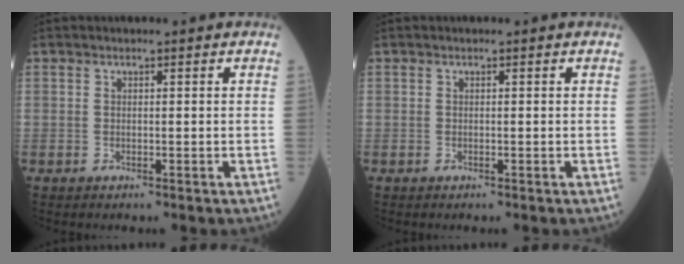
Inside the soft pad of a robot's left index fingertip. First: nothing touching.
{"total": 0.0}